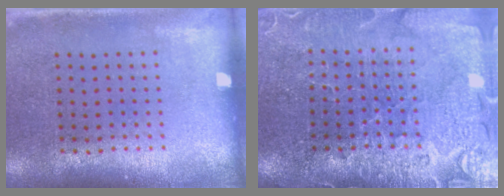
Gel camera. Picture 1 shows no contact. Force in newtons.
{"total": 3.6, "press": 3.4, "slide": 1.2}